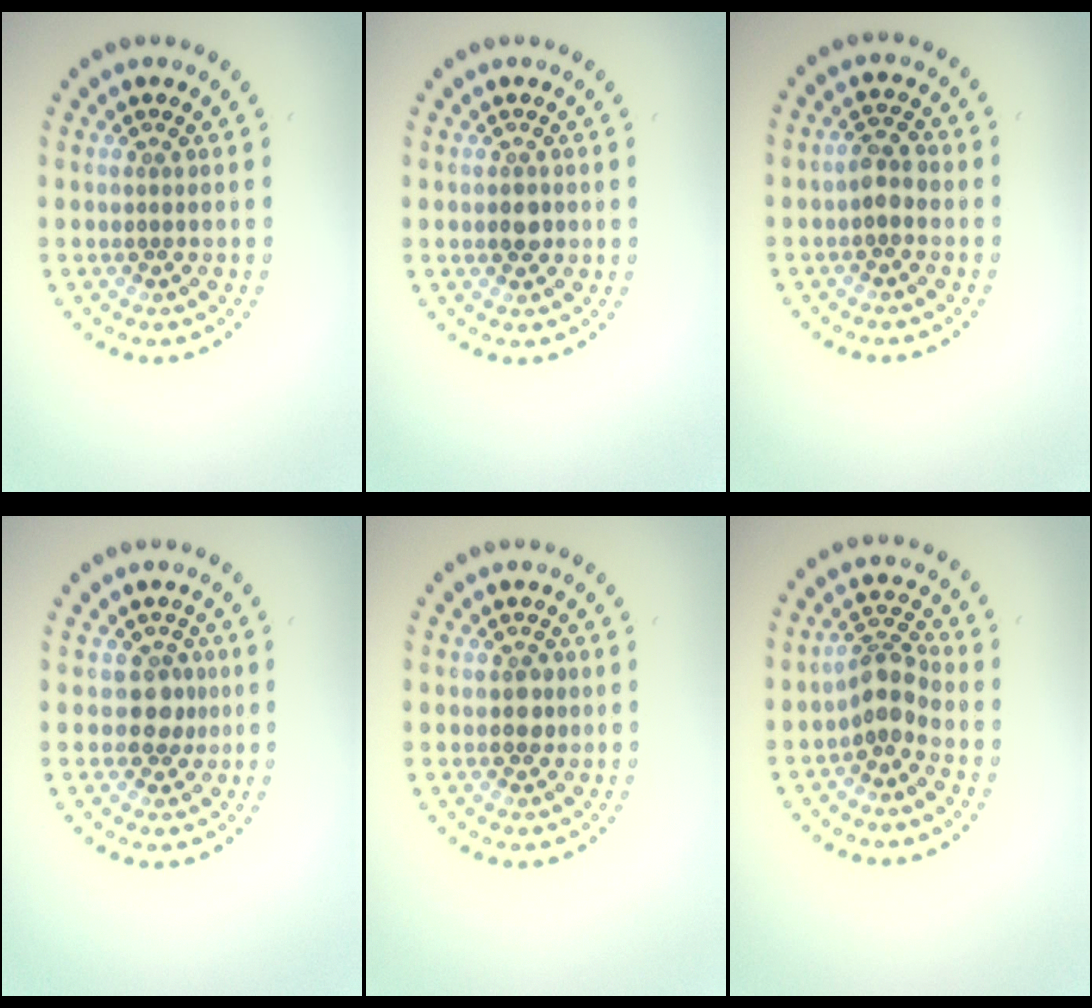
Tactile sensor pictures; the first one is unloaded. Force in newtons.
{"total": 1.4, "press": 1.3, "slide": 0.3}
{"total": 1.9, "press": 1.8, "slide": 0.4}
{"total": 2.0, "press": 1.7, "slide": 1.2}
{"total": 1.4, "press": 1.4, "slide": 0.2}
{"total": 2.7, "press": 2.0, "slide": 1.8}